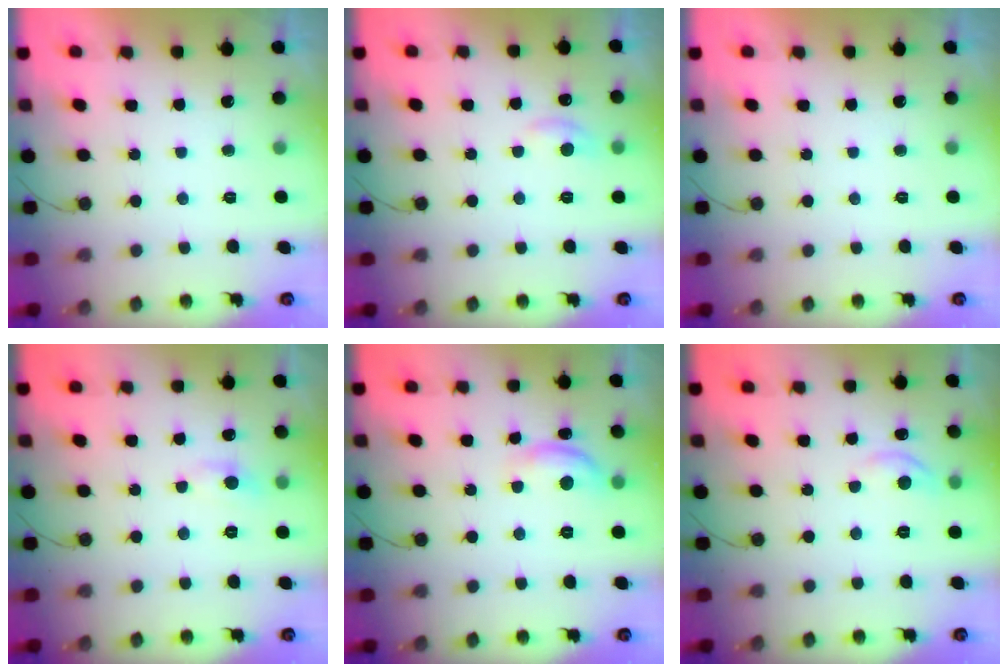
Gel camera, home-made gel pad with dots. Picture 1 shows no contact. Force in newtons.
{"total": 6.7, "press": 6.6, "slide": 0.8}
{"total": 0.0}
{"total": 5.6, "press": 5.5, "slide": 0.7}
{"total": 9.8, "press": 9.8, "slide": 0.5}
{"total": 4.6, "press": 4.6, "slide": 0.7}